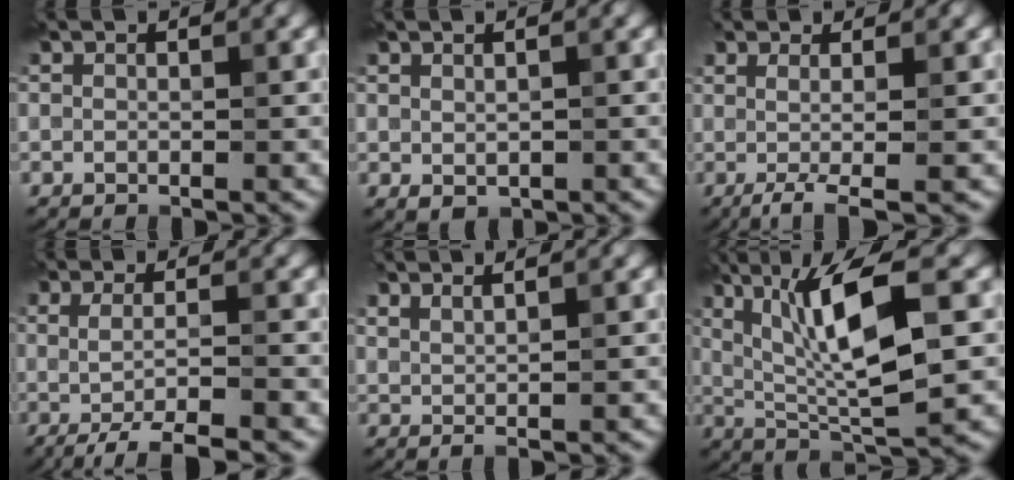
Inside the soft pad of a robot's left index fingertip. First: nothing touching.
{"total": 1.1, "force": [0.1, 0.6, 0.9], "torque": [-0.016, -0.002, 0.009]}
{"total": 3.7, "force": [-0.4, 1.0, 3.6], "torque": [-0.054, -0.001, -0.012]}
{"total": 4.3, "force": [-1.7, 1.0, 3.8], "torque": [-0.054, -0.017, -0.032]}
{"total": 2.6, "force": [1.9, 0.8, 1.6], "torque": [-0.014, 0.004, 0.019]}
{"total": 9.9, "force": [2.3, 2.7, 9.3], "torque": [-0.158, 0.002, 0.043]}